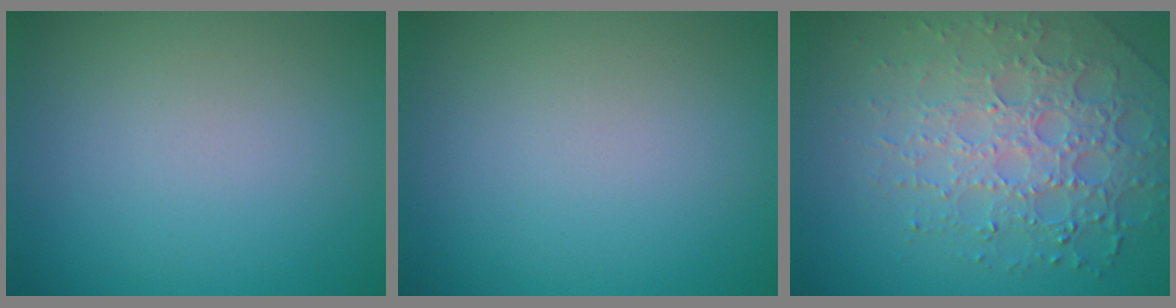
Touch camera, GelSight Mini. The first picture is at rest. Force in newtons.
{"total": 0.0}
{"total": 6.5, "press": 4.9, "slide": 4.2}